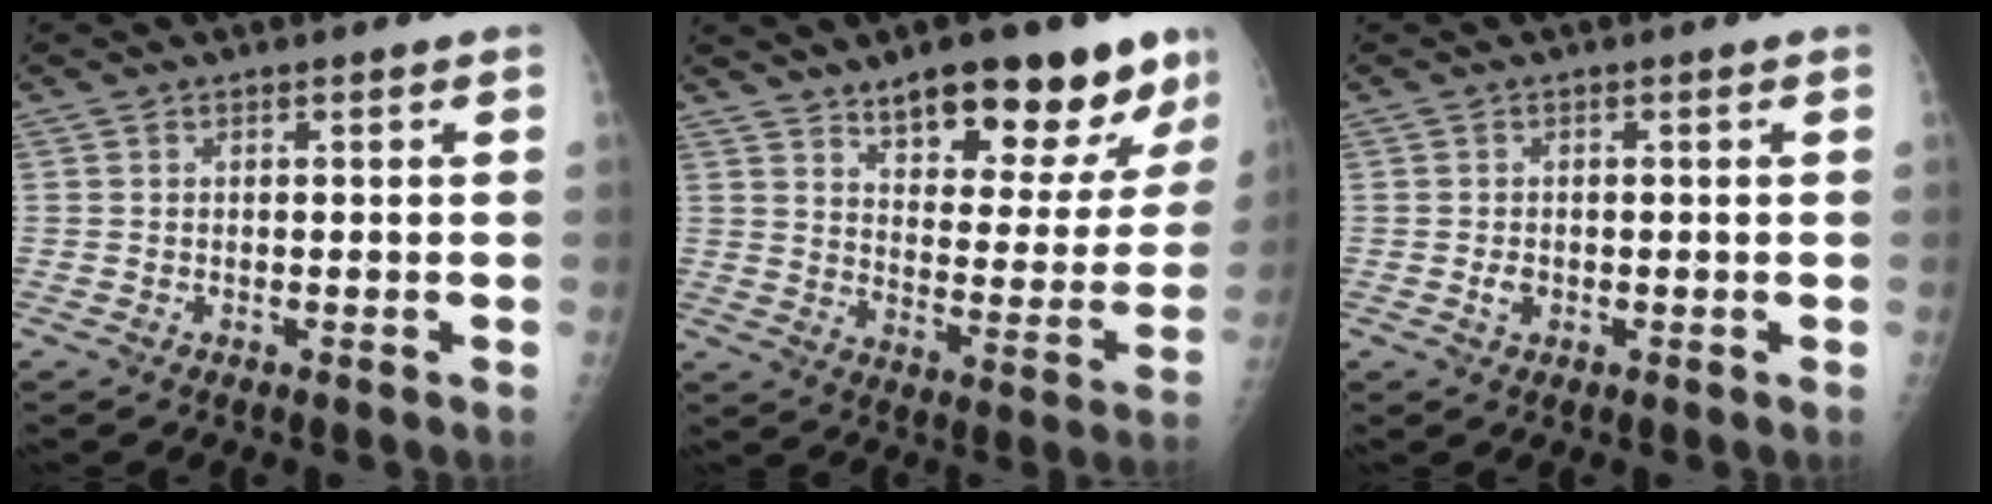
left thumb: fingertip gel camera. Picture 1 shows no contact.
{"total": 20.0, "force": [13.1, 7.0, 13.4], "torque": [-0.138, -0.066, 0.192]}
{"total": 1.5, "force": [-0.3, 1.1, 1.0], "torque": [-0.014, 0.001, -0.005]}